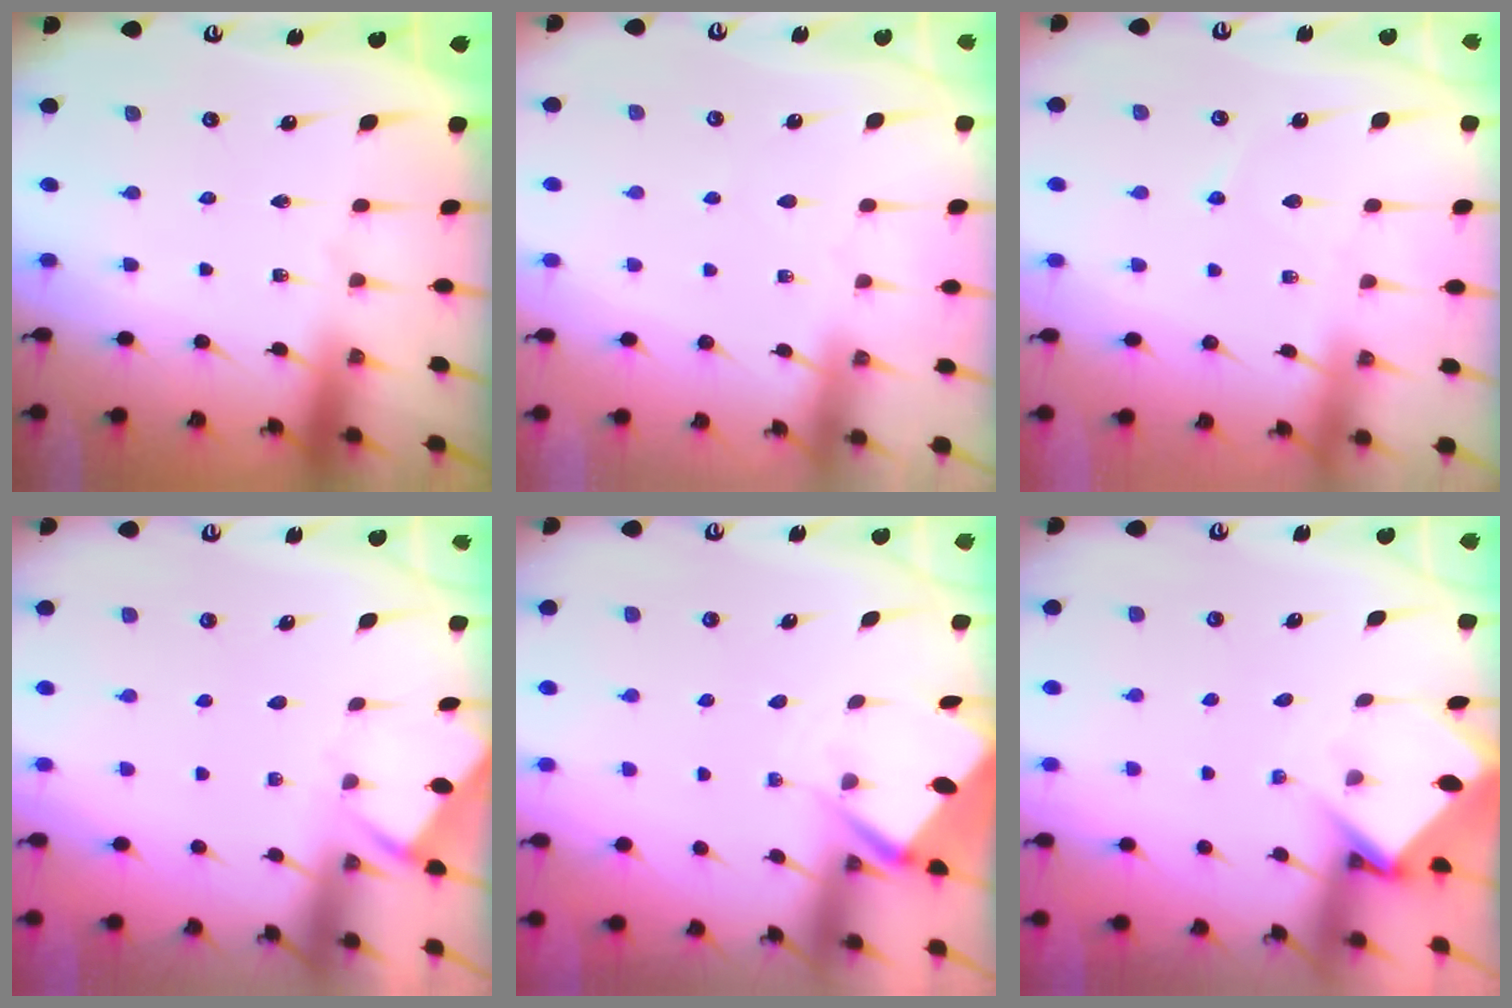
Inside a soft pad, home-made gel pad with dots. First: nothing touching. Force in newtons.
{"total": 2.8, "press": 2.8, "slide": 0.4}
{"total": 6.4, "press": 6.3, "slide": 0.8}
{"total": 3.0, "press": 3.0, "slide": 0.2}
{"total": 3.6, "press": 3.6, "slide": 0.3}
{"total": 3.3, "press": 3.3, "slide": 0.3}